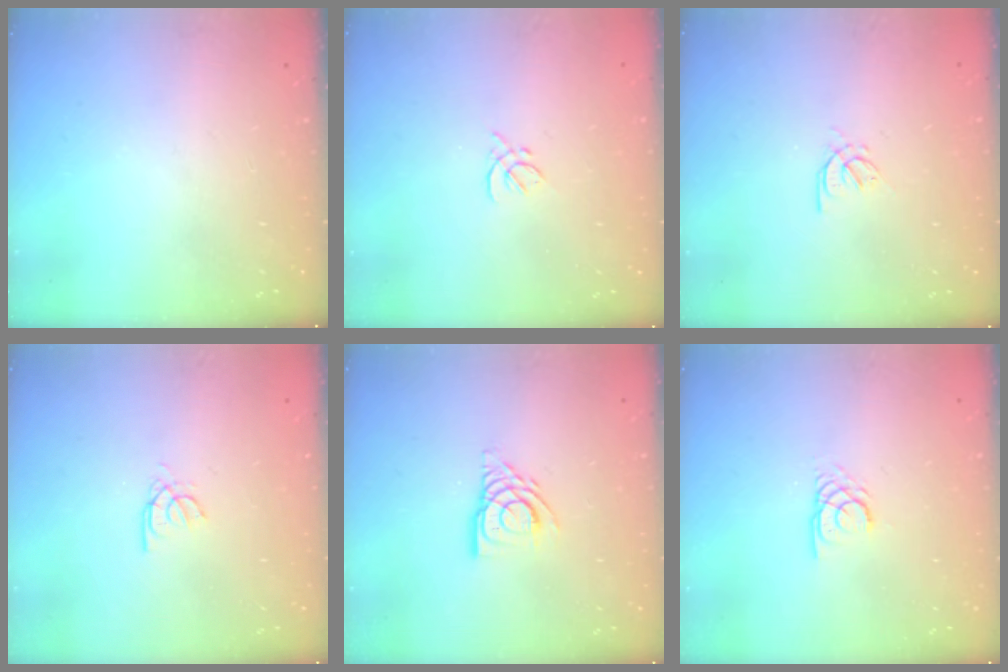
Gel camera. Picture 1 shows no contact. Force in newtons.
{"total": 2.0, "press": 1.9, "slide": 0.7}
{"total": 2.6, "press": 2.5, "slide": 0.7}
{"total": 2.4, "press": 2.4, "slide": 0.3}
{"total": 9.4, "press": 9.4, "slide": 1.1}
{"total": 2.7, "press": 2.7, "slide": 0.1}